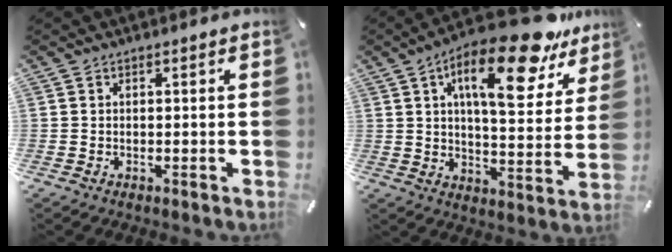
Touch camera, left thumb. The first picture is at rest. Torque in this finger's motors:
{"motor_torque": [2.75, 2.26, 1.85, -0.92, 0.28]}